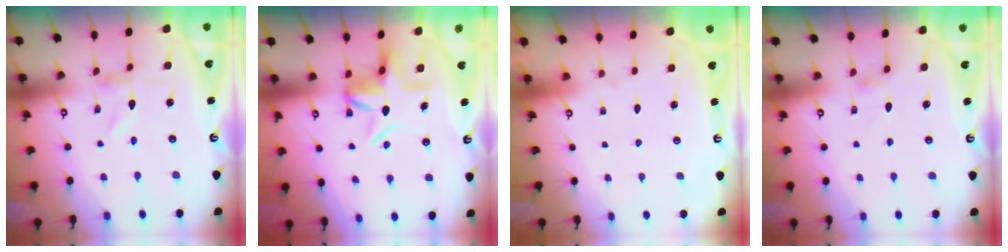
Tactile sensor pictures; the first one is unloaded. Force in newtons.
{"total": 7.0, "press": 7.0, "slide": 0.7}
{"total": 1.6, "press": 1.6, "slide": 0.1}
{"total": 1.6, "press": 1.6, "slide": 0.4}